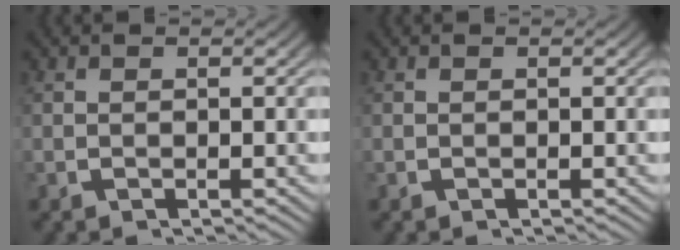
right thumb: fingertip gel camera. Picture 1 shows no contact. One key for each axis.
{"total": 0.0}